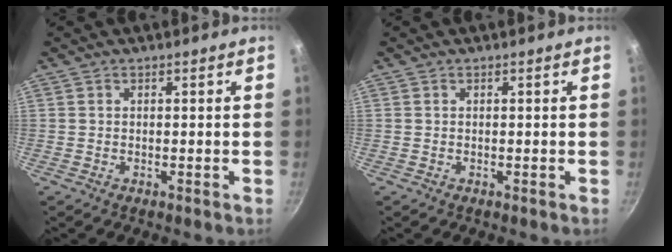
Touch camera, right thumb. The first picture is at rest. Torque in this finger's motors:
{"motor_torque": [-0.11, 0.02, -0.04, -0.08, 0.02]}